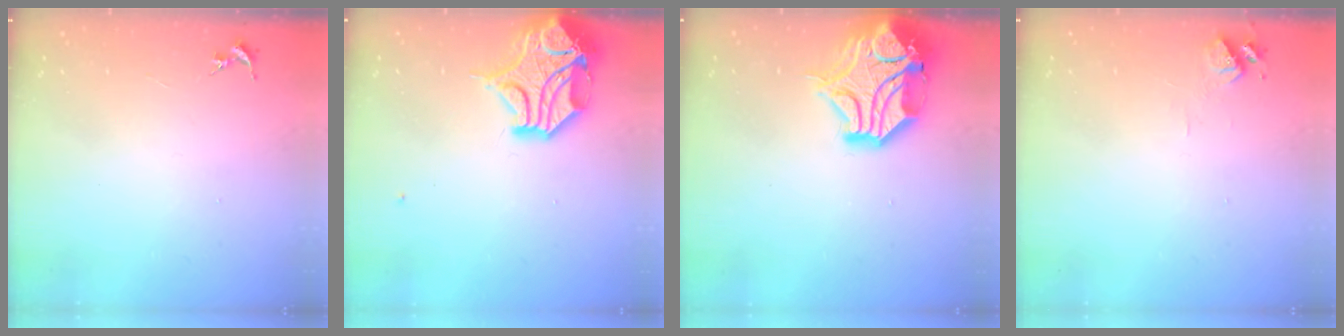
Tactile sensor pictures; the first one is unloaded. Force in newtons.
{"total": 15.0, "press": 14.8, "slide": 2.2}
{"total": 17.6, "press": 17.4, "slide": 2.6}
{"total": 6.4, "press": 6.4, "slide": 0.8}